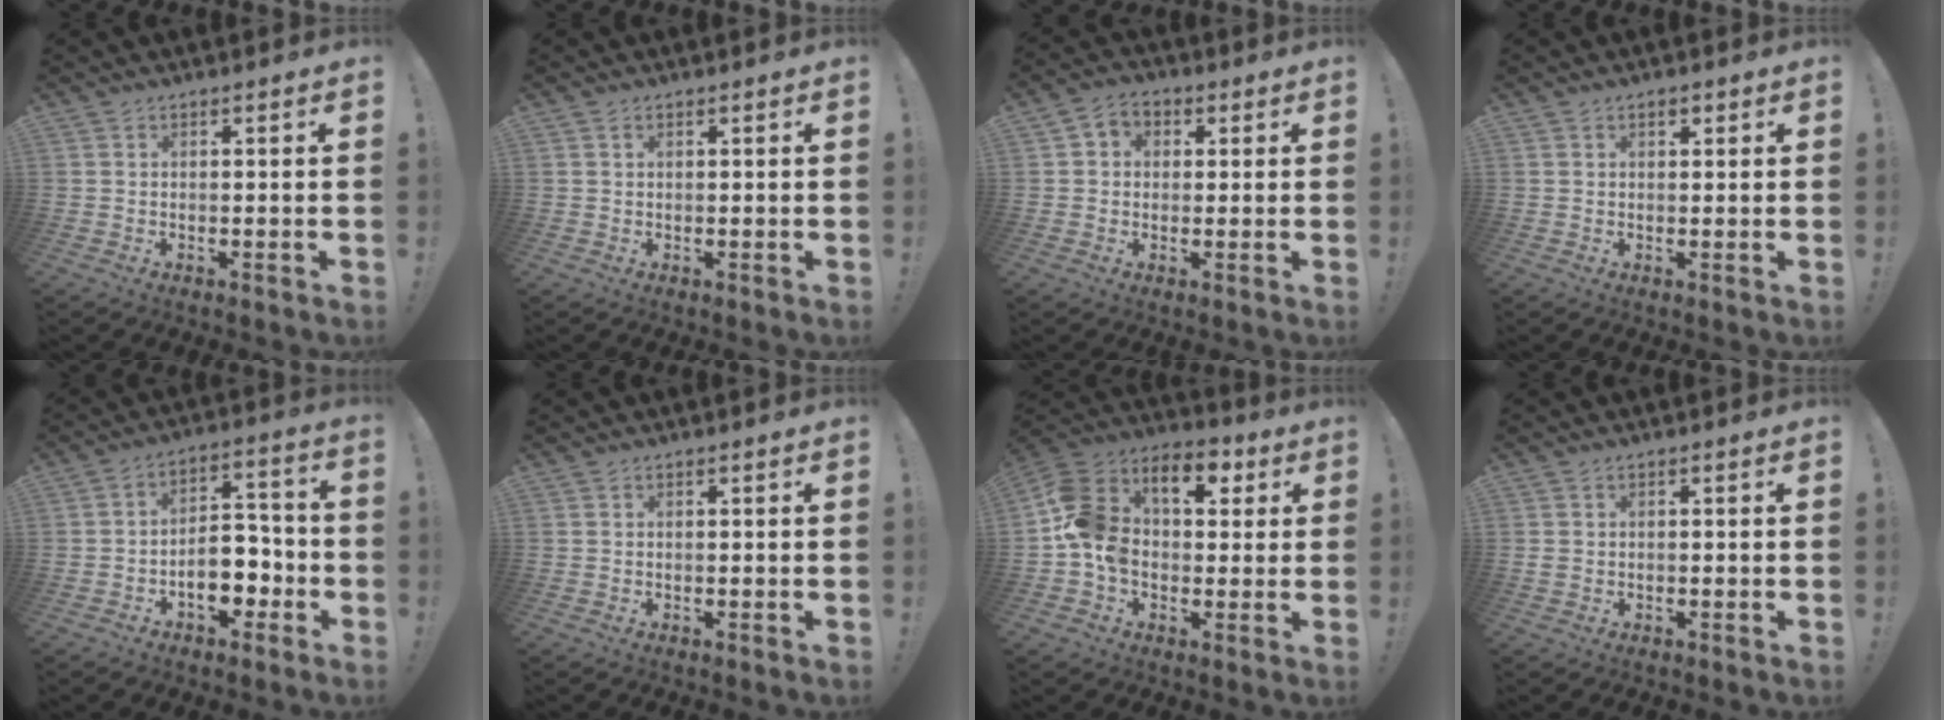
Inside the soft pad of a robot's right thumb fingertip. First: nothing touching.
{"total": 0.7, "force": [0.3, 0.6, -0.1], "torque": [0.001, 0.003, 0.007]}
{"total": 4.4, "force": [-0.1, 4.0, 1.7], "torque": [-0.029, 0.012, 0.001]}
{"total": 1.5, "force": [0.9, 0.8, 0.8], "torque": [-0.014, 0.002, 0.016]}
{"total": 11.2, "force": [-4.5, 7.1, 7.4], "torque": [-0.101, 0.032, -0.071]}
{"total": 0.0}
{"total": 16.4, "force": [2.6, 12.3, 10.5], "torque": [-0.189, 0.003, 0.047]}
{"total": 1.0, "force": [-0.4, 0.7, 0.6], "torque": [-0.018, 0.006, -0.005]}